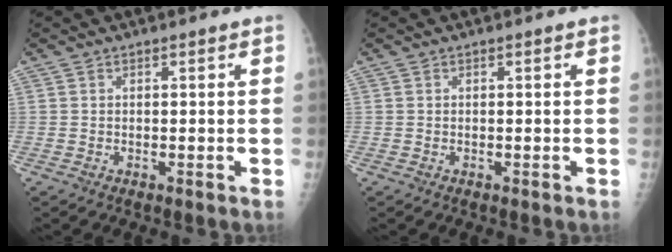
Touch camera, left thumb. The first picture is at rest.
{"total": 0.0}